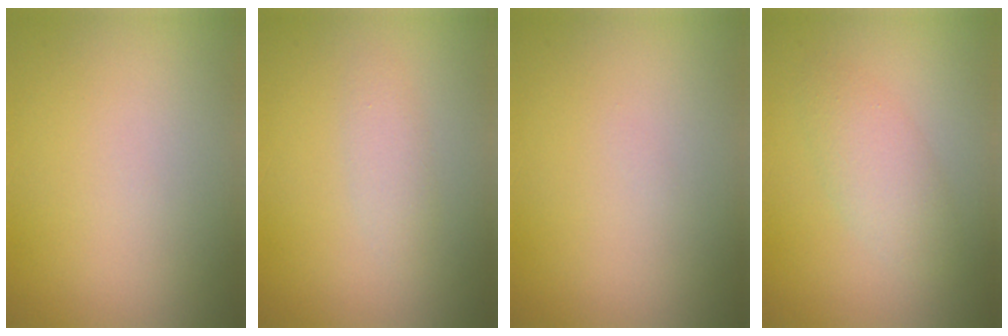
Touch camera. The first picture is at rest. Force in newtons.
{"total": 1.4, "press": 1.4, "slide": 0.1}
{"total": 0.0}
{"total": 2.6, "press": 2.6, "slide": 0.1}